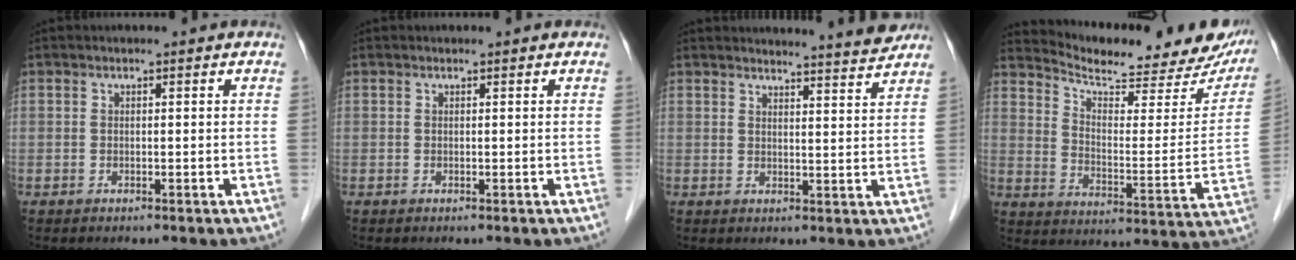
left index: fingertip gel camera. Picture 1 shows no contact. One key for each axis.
{"total": 0.5, "fx": 0.4, "fy": 0.3, "fz": 0.0, "tx": 0.006, "ty": 0.002, "tz": 0.005}
{"total": 6.5, "fx": 6.5, "fy": -0.5, "fz": 0.8, "tx": -0.016, "ty": -0.016, "tz": 0.079}
{"total": 23.2, "fx": 21.1, "fy": 4.0, "fz": 8.8, "tx": -0.122, "ty": -0.055, "tz": 0.275}